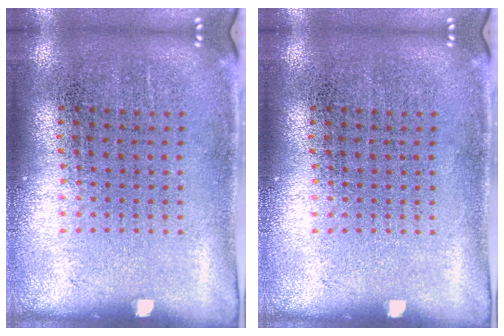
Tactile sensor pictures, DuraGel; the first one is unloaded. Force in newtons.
{"total": 0.0}